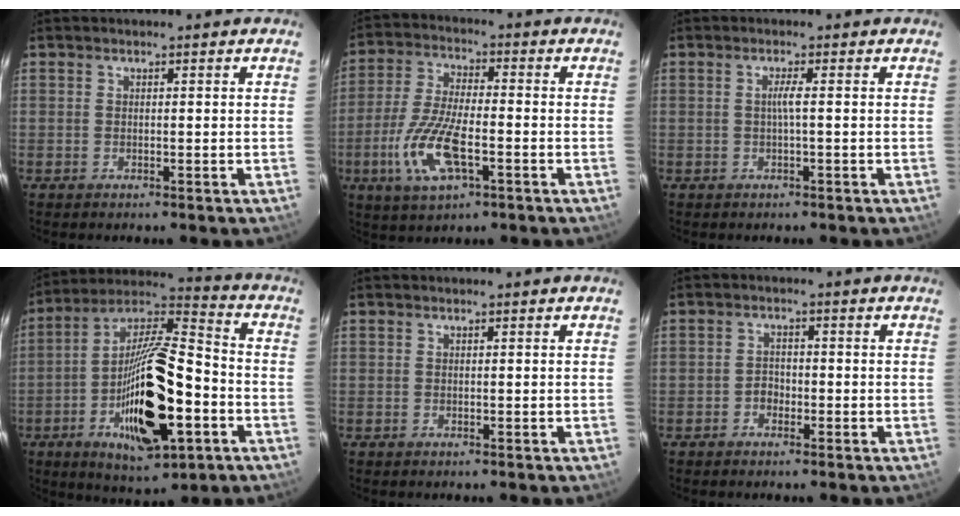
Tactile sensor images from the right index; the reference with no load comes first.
{"total": 12.6, "force": [-4.5, 4.5, 10.9], "torque": [-0.235, -0.009, -0.086]}
{"total": 1.5, "force": [-0.3, -0.5, 1.4], "torque": [-0.027, 0.000, -0.005]}
{"total": 21.8, "force": [-7.2, 7.8, 19.0], "torque": [-0.350, -0.004, -0.121]}
{"total": 0.0}
{"total": 2.0, "force": [-1.3, 1.4, 0.7], "torque": [-0.014, 0.006, -0.022]}